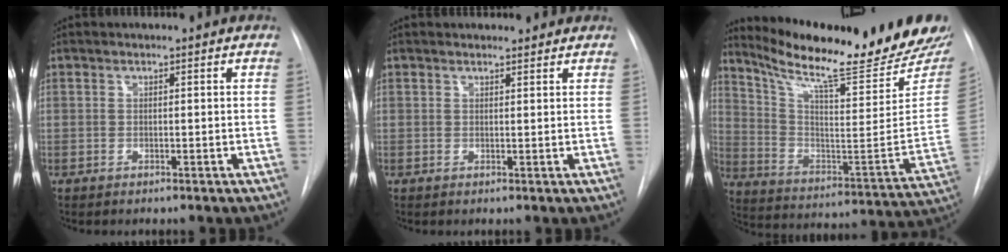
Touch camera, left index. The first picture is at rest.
{"total": 3.2, "force": [3.0, 0.9, 0.6], "torque": [-0.008, 0.014, 0.034]}
{"total": 25.4, "force": [21.9, 1.2, 12.9], "torque": [-0.215, -0.081, 0.318]}